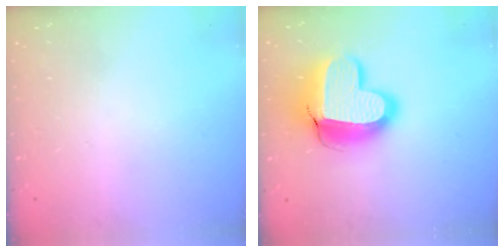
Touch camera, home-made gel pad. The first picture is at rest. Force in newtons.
{"total": 19.2, "press": 19.2, "slide": 1.5}